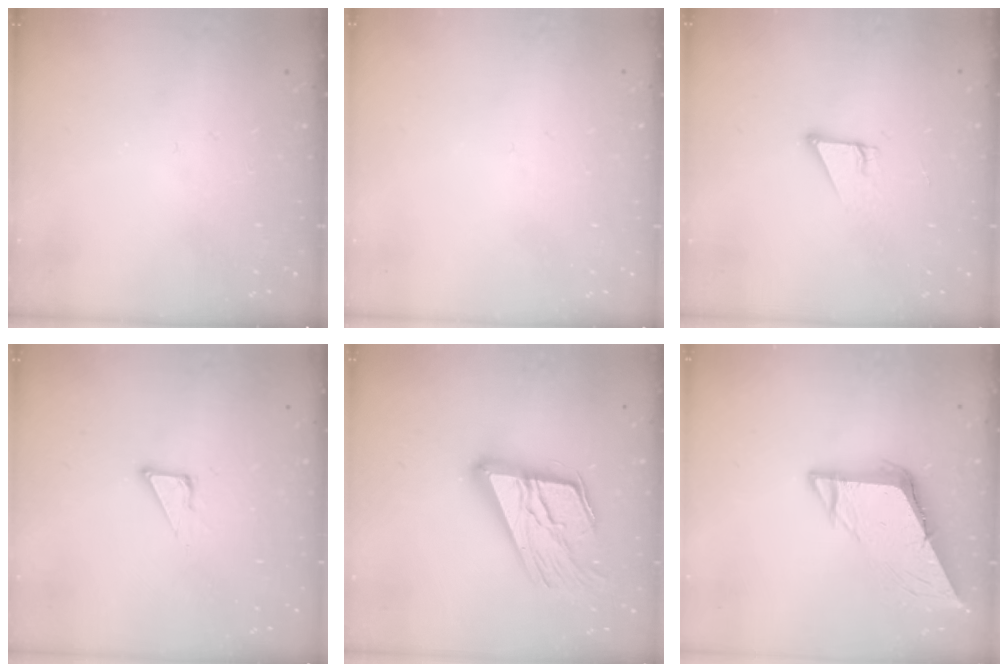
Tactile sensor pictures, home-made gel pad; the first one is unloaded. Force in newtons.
{"total": 2.6, "press": 2.6, "slide": 0.2}
{"total": 3.7, "press": 3.7, "slide": 0.2}
{"total": 3.3, "press": 3.3, "slide": 0.2}
{"total": 20.9, "press": 20.8, "slide": 2.2}
{"total": 8.9, "press": 8.9, "slide": 1.0}